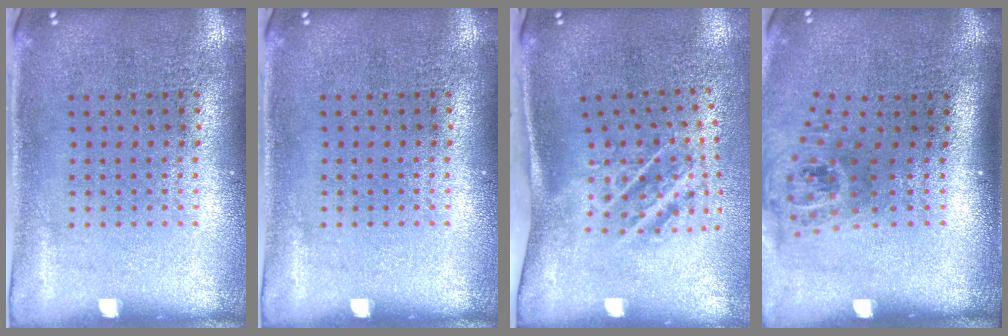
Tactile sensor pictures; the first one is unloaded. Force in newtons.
{"total": 0.0}
{"total": 1.9, "press": 1.1, "slide": 1.6}
{"total": 1.8, "press": 1.3, "slide": 1.3}